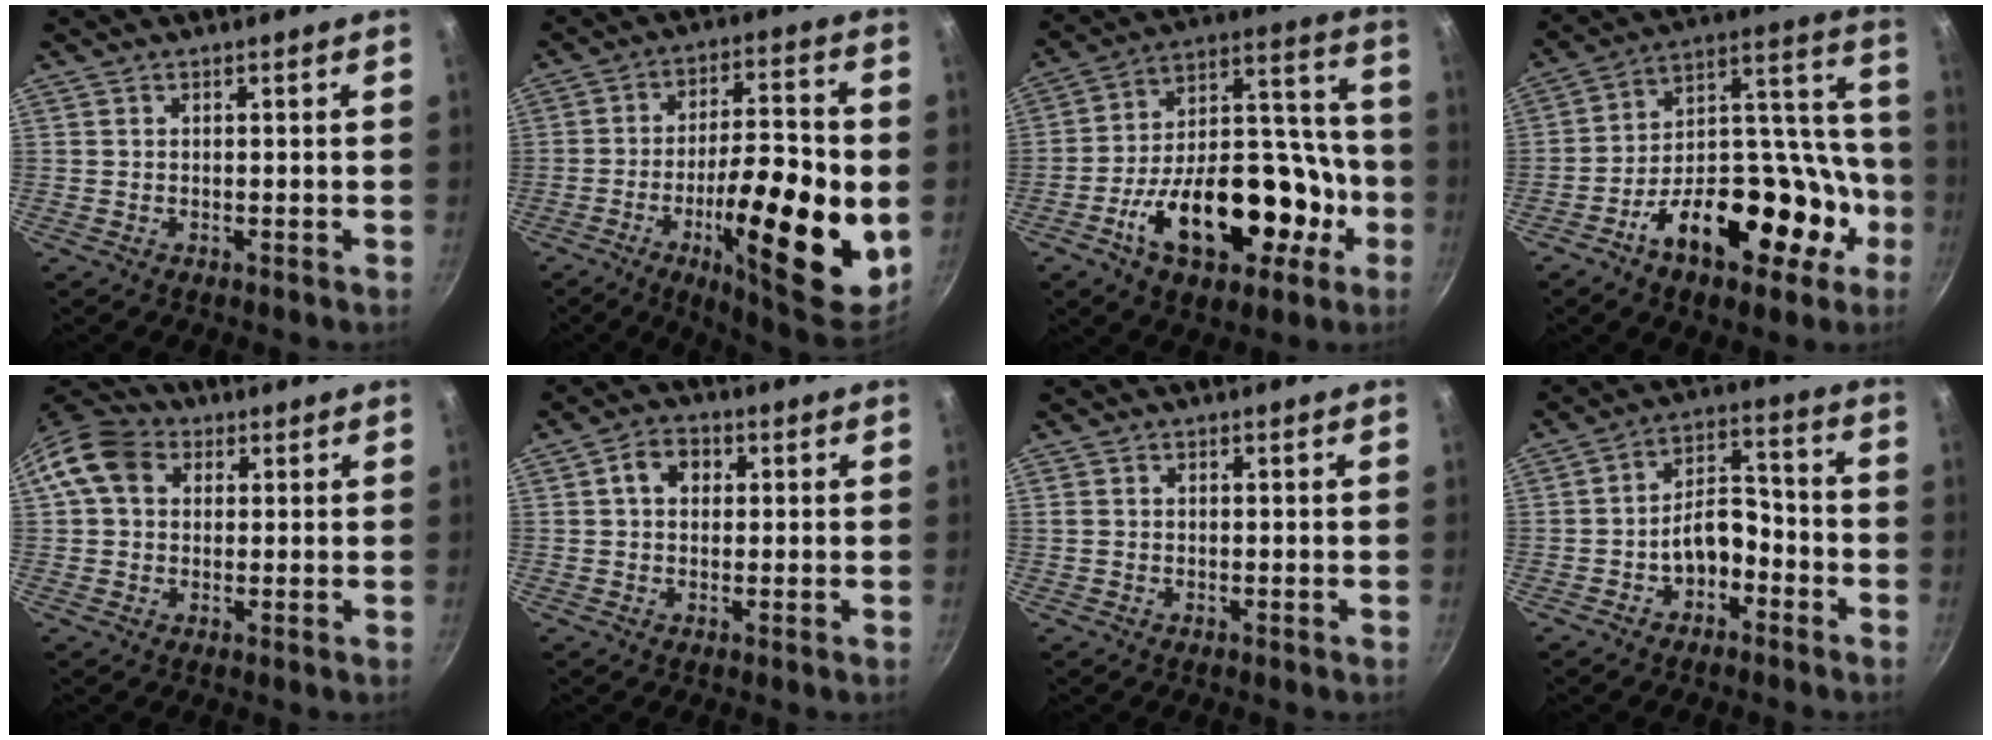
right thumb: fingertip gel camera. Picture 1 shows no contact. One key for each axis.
{"total": 23.6, "fx": -5.4, "fy": 7.3, "fz": 21.8, "tx": -0.305, "ty": 0.012, "tz": -0.081}
{"total": 25.9, "fx": -9.9, "fy": 14.8, "fz": 18.9, "tx": -0.251, "ty": 0.078, "tz": -0.148}
{"total": 25.4, "fx": -11.3, "fy": 14.2, "fz": 17.8, "tx": -0.222, "ty": 0.093, "tz": -0.173}
{"total": 9.1, "fx": 2.3, "fy": 7.2, "fz": 5.1, "tx": -0.071, "ty": 0.015, "tz": 0.023}
{"total": 5.0, "fx": 1.1, "fy": 3.8, "fz": 3.1, "tx": -0.030, "ty": 0.009, "tz": 0.010}
{"total": 1.0, "fx": 0.0, "fy": 0.9, "fz": 0.5, "tx": -0.008, "ty": 0.002, "tz": 0.000}
{"total": 5.5, "fx": -2.6, "fy": 3.8, "fz": 3.1, "tx": -0.021, "ty": 0.042, "tz": -0.044}